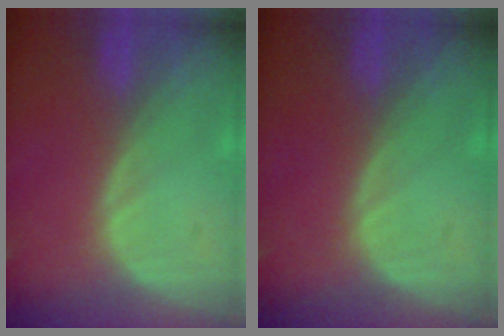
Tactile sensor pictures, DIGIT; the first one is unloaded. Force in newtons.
{"total": 0.0}